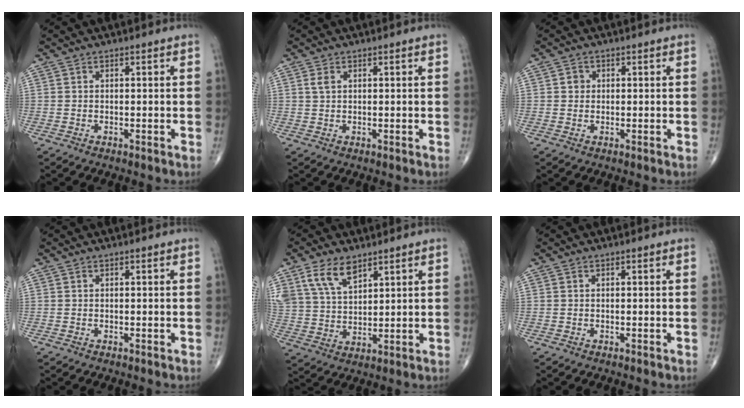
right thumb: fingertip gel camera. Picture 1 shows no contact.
{"total": 1.4, "force": [0.6, 0.8, 1.0], "torque": [-0.022, 0.004, 0.014]}
{"total": 1.5, "force": [0.2, 1.4, 0.5], "torque": [0.000, 0.002, 0.001]}
{"total": 0.0}
{"total": 8.8, "force": [5.6, 4.5, 5.1], "torque": [-0.090, -0.019, 0.117]}
{"total": 0.0}